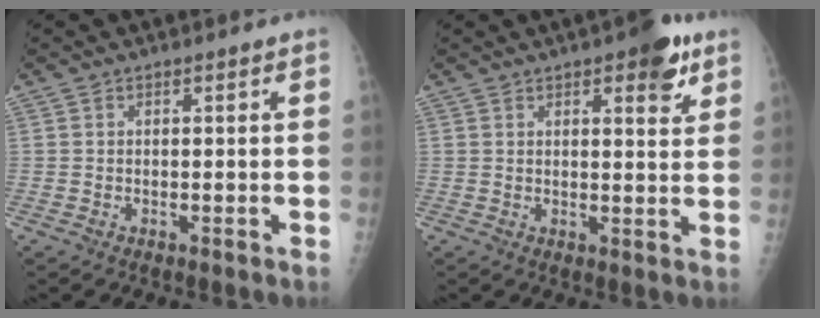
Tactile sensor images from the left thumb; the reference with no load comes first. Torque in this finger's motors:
{"motor_torque": [1.51, 1.29, 0.37, -0.47, 0.01]}